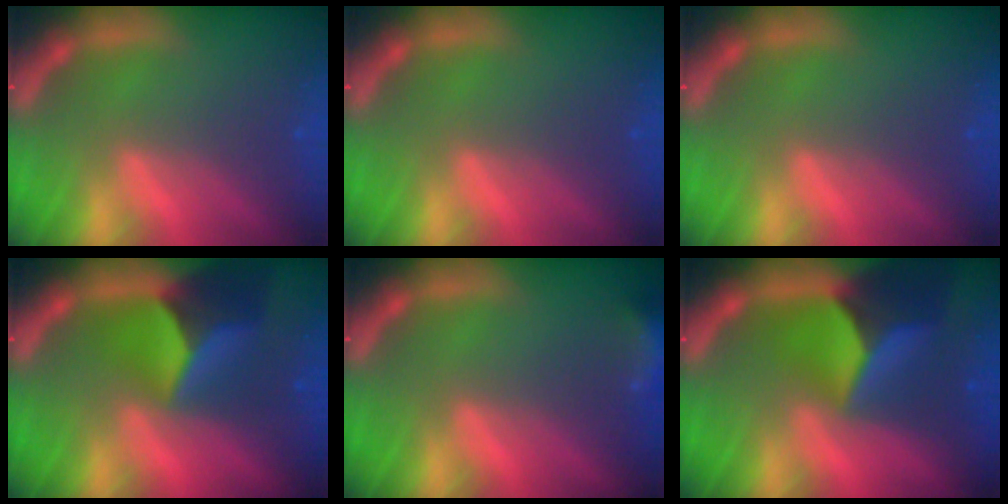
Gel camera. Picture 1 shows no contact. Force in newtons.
{"total": 0.0}
{"total": 0.0}
{"total": 7.9}
{"total": 4.4}
{"total": 9.5}